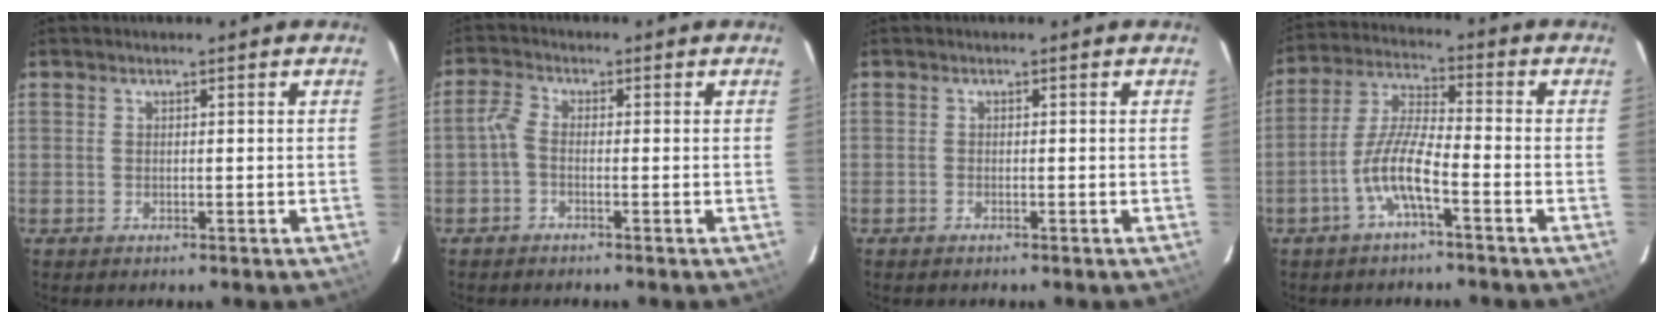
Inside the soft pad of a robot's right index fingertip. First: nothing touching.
{"total": 2.3, "force": [-1.1, 1.1, 1.8], "torque": [-0.047, 0.009, -0.026]}
{"total": 0.5, "force": [-0.5, 0.2, 0.1], "torque": [-0.002, 0.000, -0.011]}
{"total": 8.2, "force": [-4.0, 1.2, 7.0], "torque": [-0.155, 0.008, -0.080]}